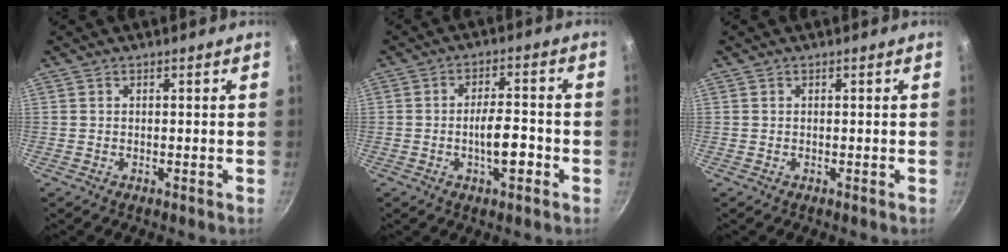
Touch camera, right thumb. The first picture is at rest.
{"total": 7.0, "force": [-2.3, 2.6, 6.1], "torque": [-0.086, 0.022, -0.038]}
{"total": 0.0}